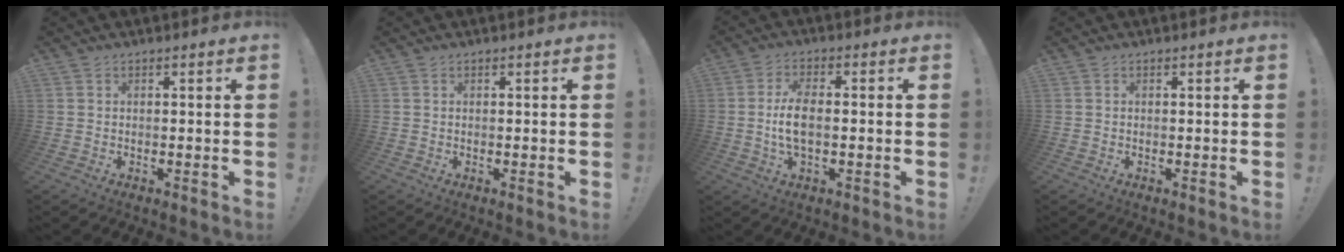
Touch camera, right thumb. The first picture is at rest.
{"total": 0.0}
{"total": 7.2, "force": [-0.4, 3.3, 6.3], "torque": [-0.128, -0.004, -0.012]}
{"total": 0.0}